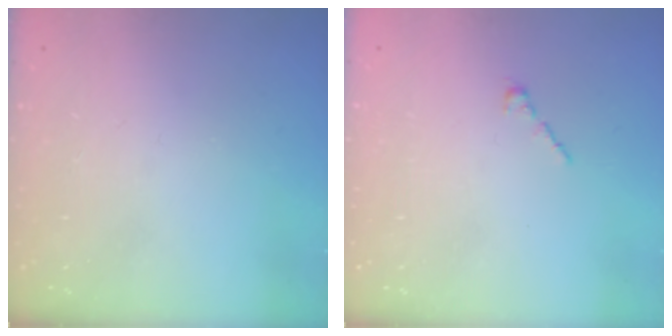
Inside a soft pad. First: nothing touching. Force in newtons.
{"total": 1.7, "press": 1.7, "slide": 0.5}